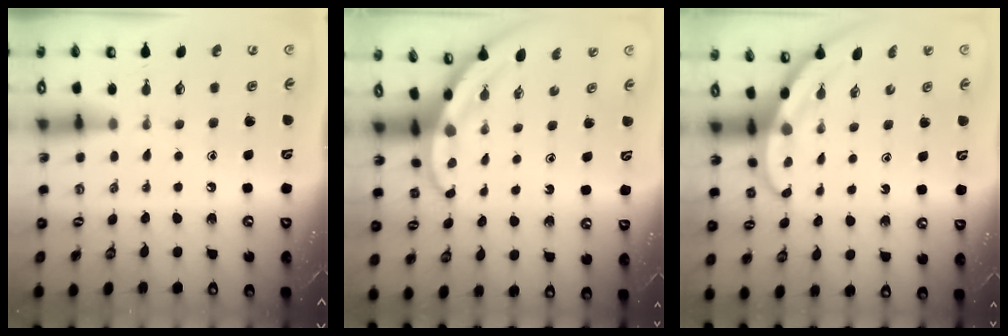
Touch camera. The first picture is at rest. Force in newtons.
{"total": 3.8, "press": 3.7, "slide": 0.5}
{"total": 3.1, "press": 3.1, "slide": 0.2}